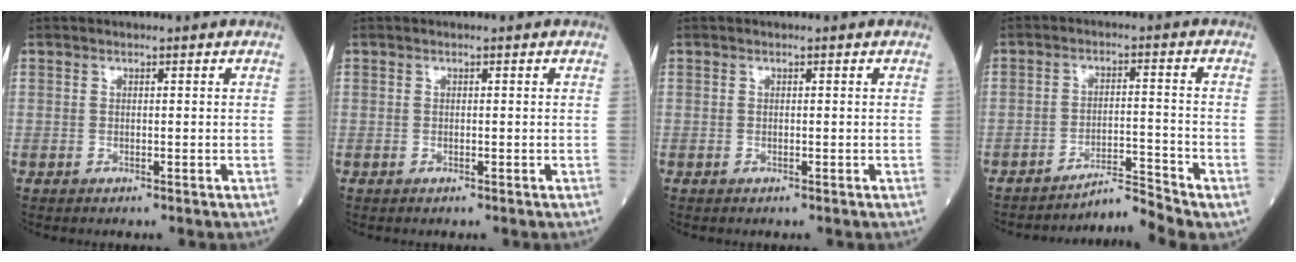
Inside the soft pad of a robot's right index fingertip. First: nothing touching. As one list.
[{"total": 0.0}, {"total": 0.0}, {"total": 4.8, "force": [-4.5, -1.6, -0.2], "torque": [0.004, -0.001, -0.072]}]